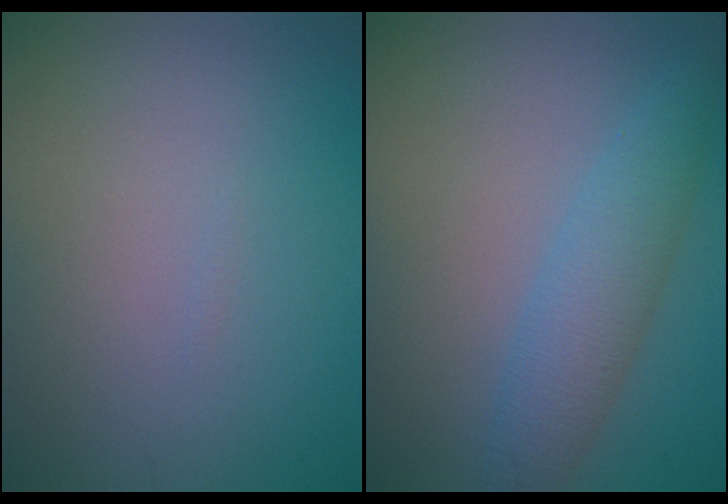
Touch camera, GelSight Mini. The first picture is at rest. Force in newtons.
{"total": 3.5, "press": 3.5, "slide": 0.2}